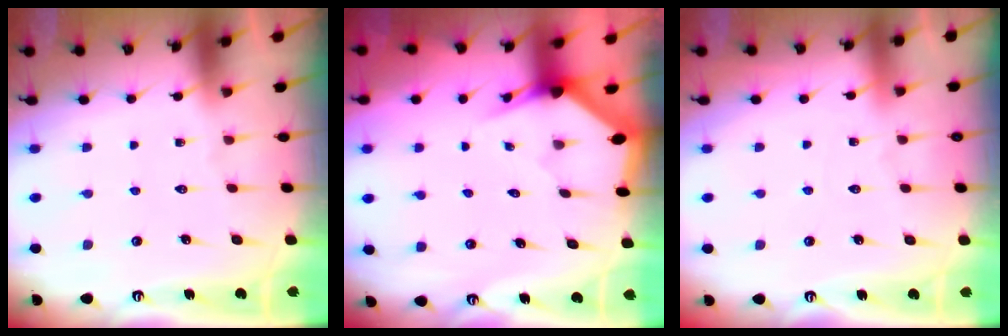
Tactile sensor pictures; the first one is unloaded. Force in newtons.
{"total": 2.8, "press": 2.8, "slide": 0.1}
{"total": 2.6, "press": 2.6, "slide": 0.3}